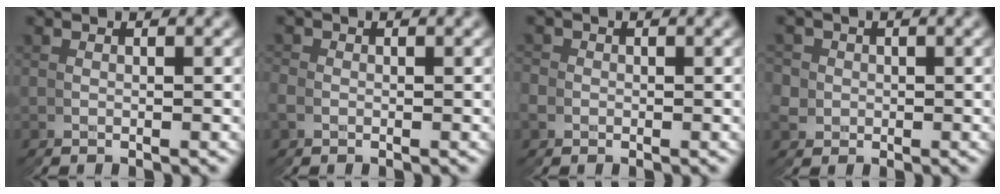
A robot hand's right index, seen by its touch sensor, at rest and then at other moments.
{"total": 1.6, "force": [-0.5, 1.3, -0.9], "torque": [0.011, -0.006, -0.008]}
{"total": 2.1, "force": [-0.5, 1.9, -0.8], "torque": [0.008, -0.007, -0.007]}
{"total": 3.3, "force": [-0.3, 3.3, -0.3], "torque": [0.001, -0.017, 0.001]}